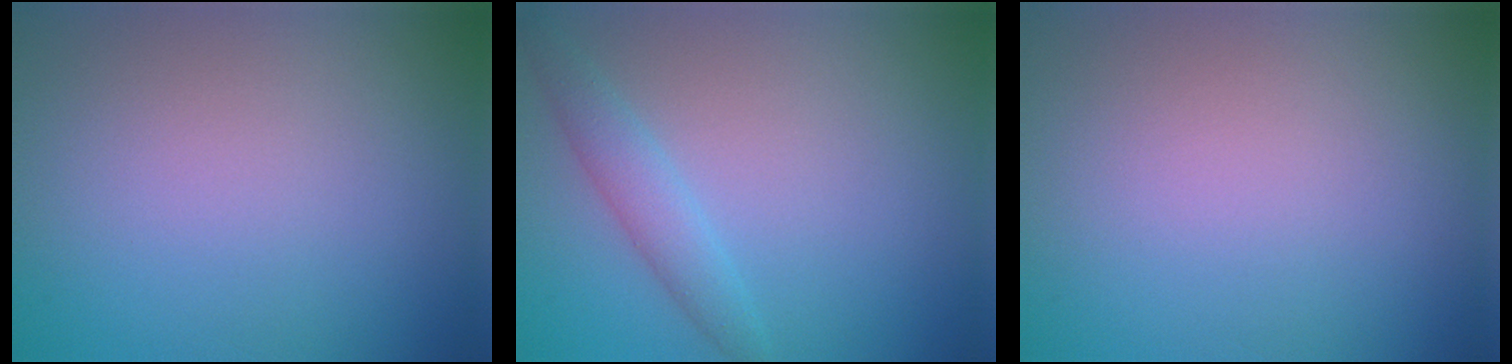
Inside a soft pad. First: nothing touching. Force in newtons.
{"total": 2.3, "press": 2.3, "slide": 0.1}
{"total": 0.0}